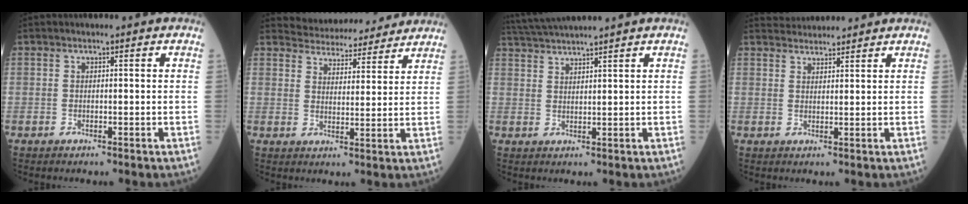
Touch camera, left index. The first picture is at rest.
{"total": 12.5, "force": [12.0, 2.8, 2.2], "torque": [-0.023, 0.014, 0.155]}
{"total": 7.3, "force": [6.7, -1.6, 2.5], "torque": [-0.047, 0.025, 0.116]}
{"total": 4.5, "force": [4.4, 0.4, 0.3], "torque": [-0.011, 0.032, 0.073]}